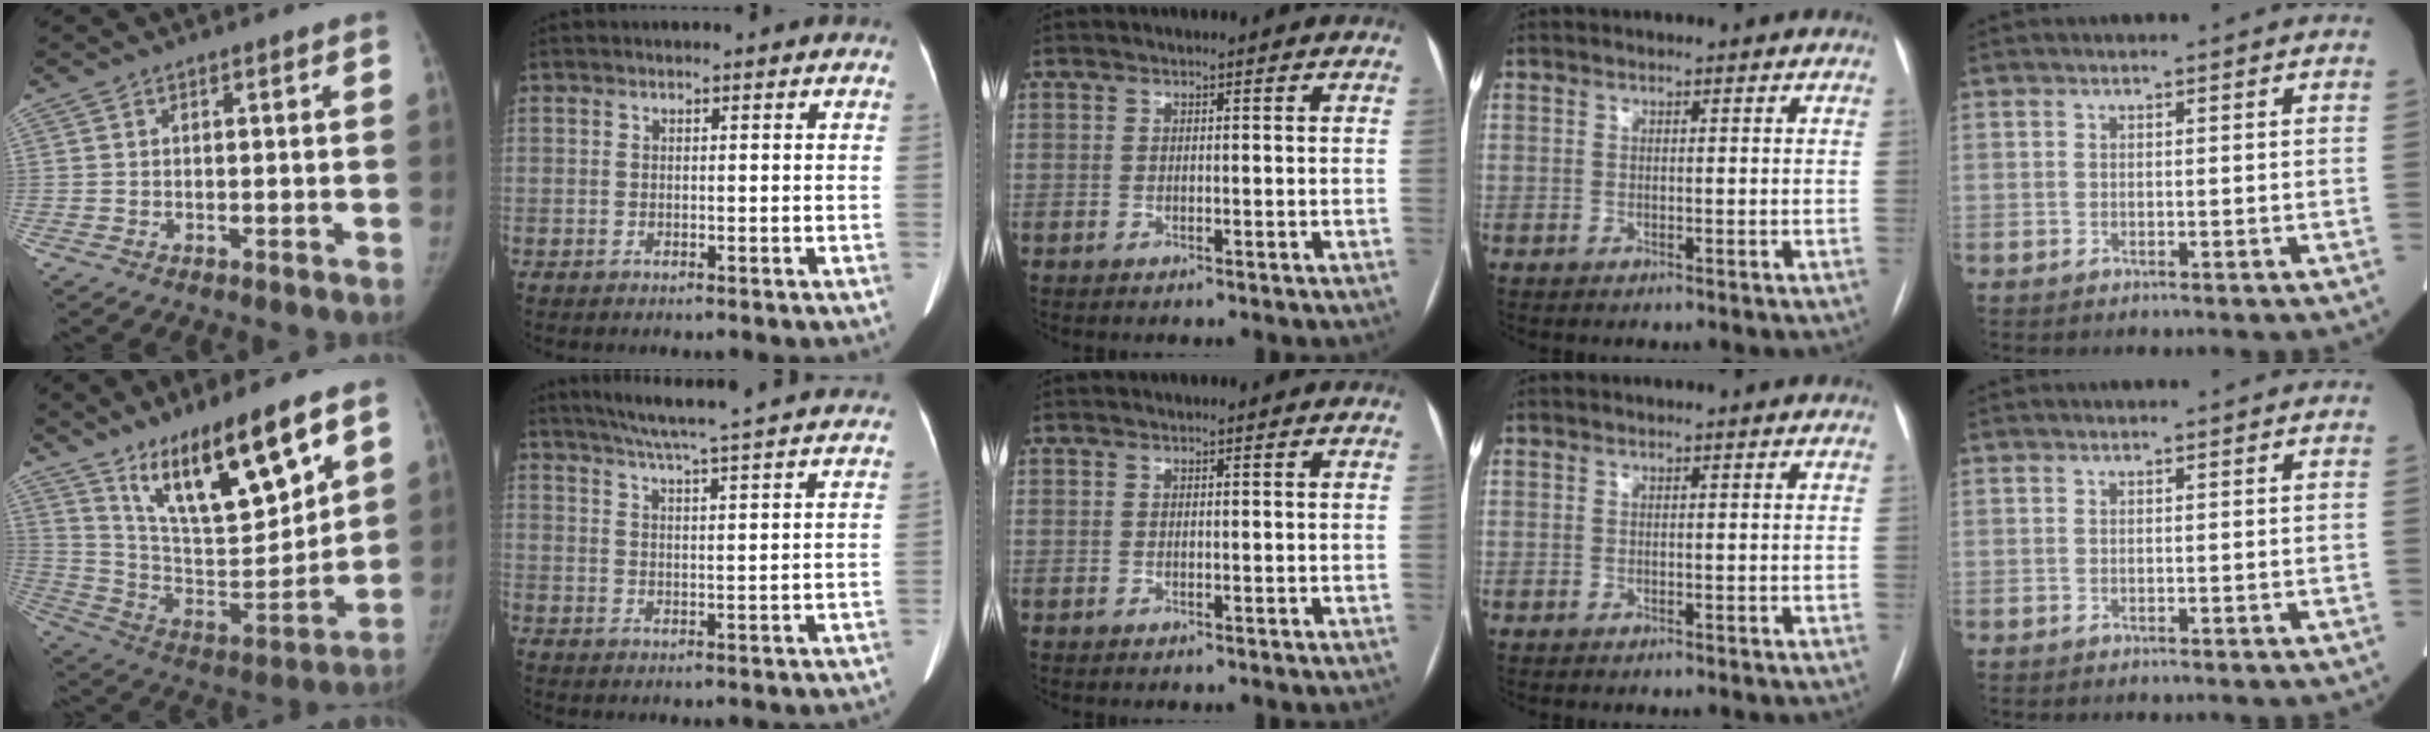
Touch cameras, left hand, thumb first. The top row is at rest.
{"thumb": {"total": 21.0, "force": [13.2, 5.6, 15.4], "torque": [-0.229, -0.065, 0.244]}, "index": {"total": 24.3, "force": [22.0, 0.4, 10.4], "torque": [-0.167, -0.020, 0.274]}}